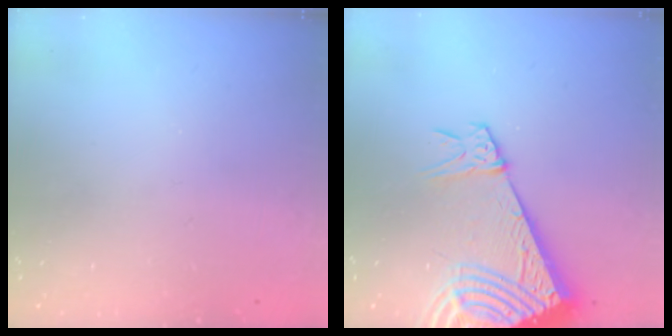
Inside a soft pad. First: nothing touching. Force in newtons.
{"total": 16.8, "press": 16.6, "slide": 2.7}